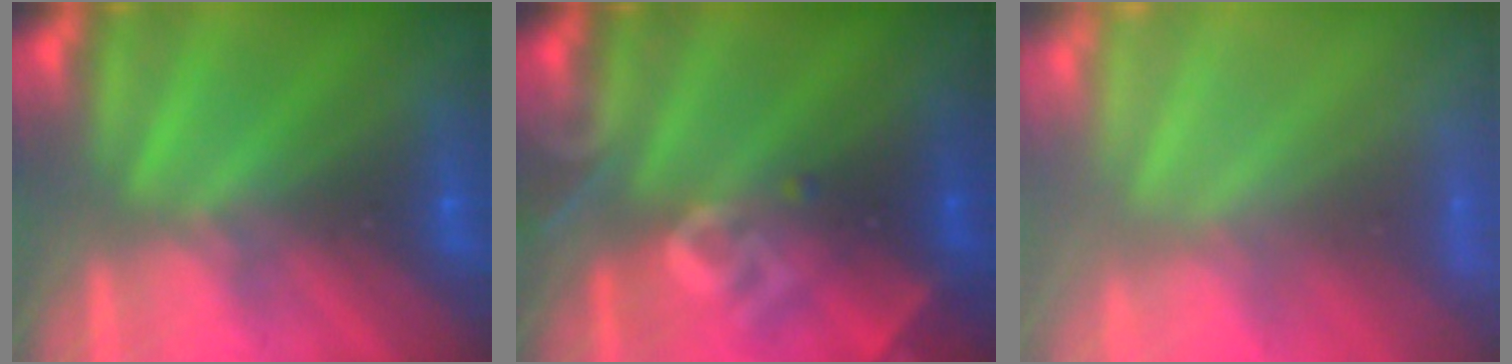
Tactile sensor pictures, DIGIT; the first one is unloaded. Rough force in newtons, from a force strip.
{"total": 2.6}
{"total": 9.3}